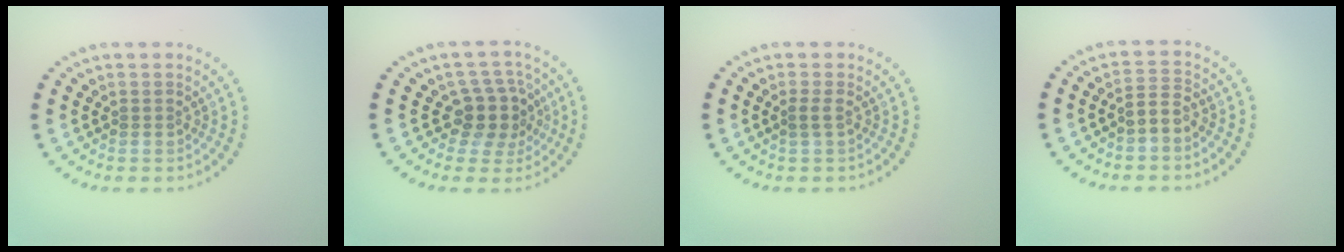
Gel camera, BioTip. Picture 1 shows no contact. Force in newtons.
{"total": 3.5, "press": 2.9, "slide": 2.0}
{"total": 0.8, "press": 0.7, "slide": 0.3}
{"total": 1.7, "press": 1.4, "slide": 1.0}